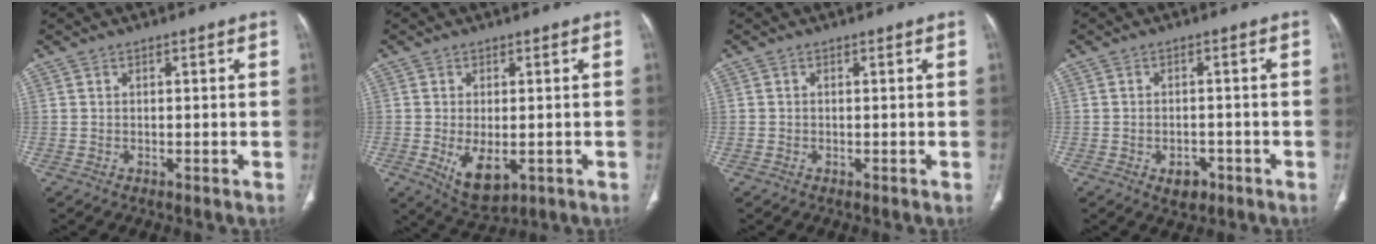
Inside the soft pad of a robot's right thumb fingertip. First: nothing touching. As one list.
[{"total": 7.4, "force": [-1.8, 4.0, 6.0], "torque": [-0.097, -0.013, -0.014]}, {"total": 0.0}, {"total": 3.8, "force": [-1.9, 2.5, 2.1], "torque": [-0.019, 0.010, -0.021]}]